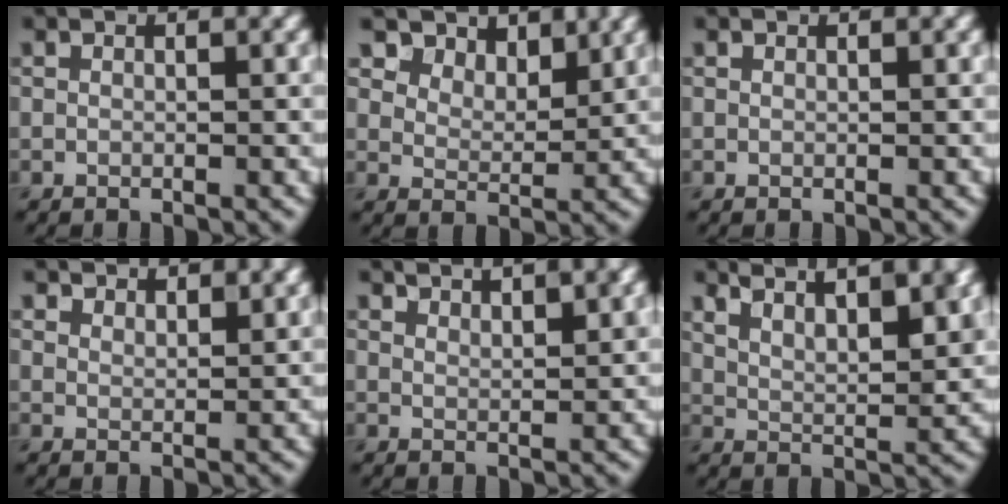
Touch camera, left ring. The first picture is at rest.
{"total": 6.9, "force": [5.2, 3.7, 2.5], "torque": [-0.066, -0.017, 0.099]}
{"total": 0.0}
{"total": 3.4, "force": [3.1, 1.0, 0.9], "torque": [-0.016, -0.008, 0.057]}
{"total": 2.6, "force": [2.3, 0.5, 1.2], "torque": [-0.007, 0.003, 0.037]}
{"total": 7.7, "force": [5.6, 2.3, 4.7], "torque": [-0.051, 0.021, 0.064]}